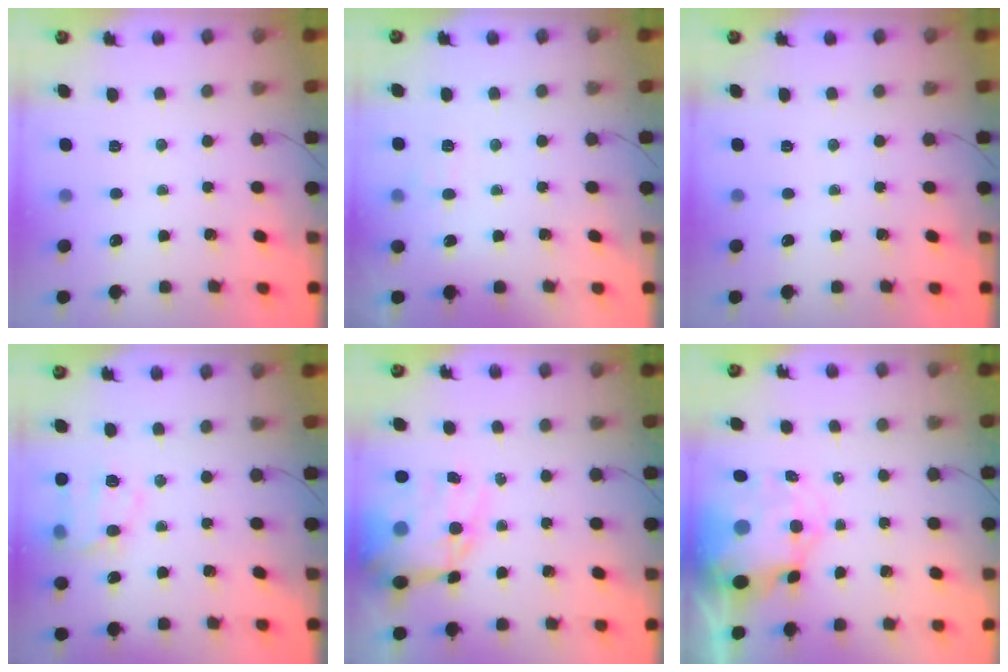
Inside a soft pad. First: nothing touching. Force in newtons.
{"total": 3.8, "press": 3.4, "slide": 1.7}
{"total": 0.0}
{"total": 12.6, "press": 12.4, "slide": 2.0}
{"total": 14.3, "press": 14.0, "slide": 3.2}
{"total": 8.4, "press": 7.9, "slide": 2.8}